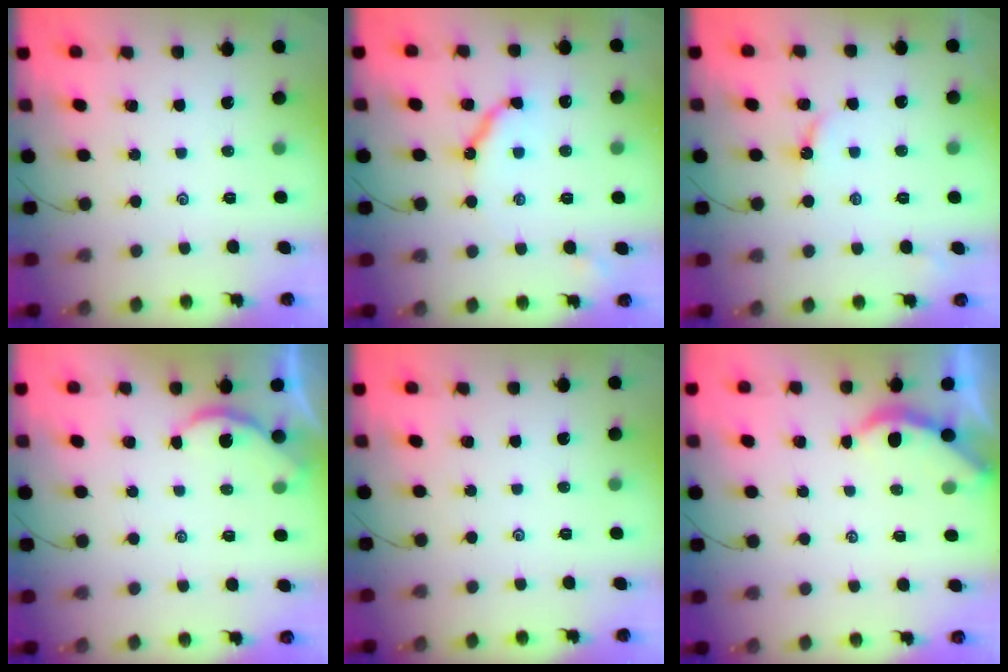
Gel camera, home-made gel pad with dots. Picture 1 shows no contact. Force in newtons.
{"total": 11.2, "press": 11.1, "slide": 1.0}
{"total": 2.8, "press": 2.8, "slide": 0.2}
{"total": 1.3, "press": 1.3, "slide": 0.2}
{"total": 0.0}
{"total": 2.3, "press": 2.3, "slide": 0.5}